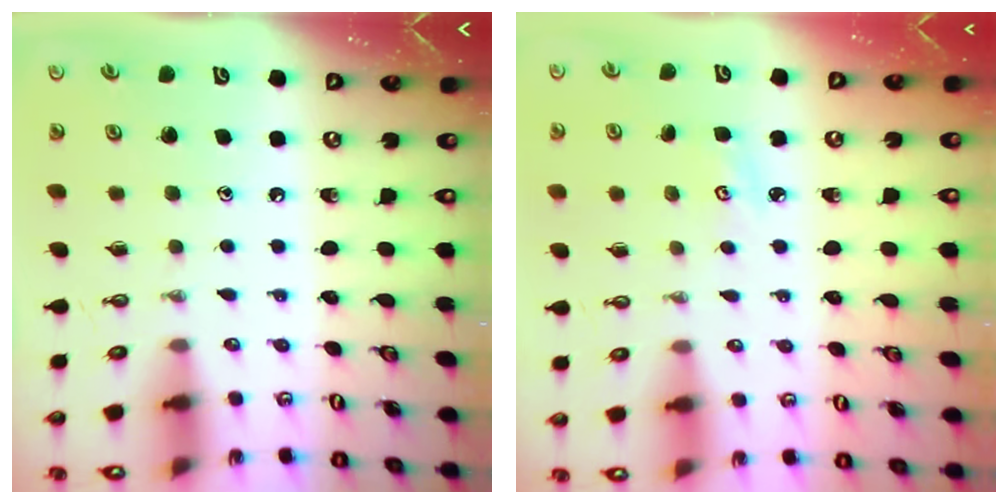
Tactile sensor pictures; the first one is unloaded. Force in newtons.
{"total": 2.8, "press": 2.8, "slide": 0.4}